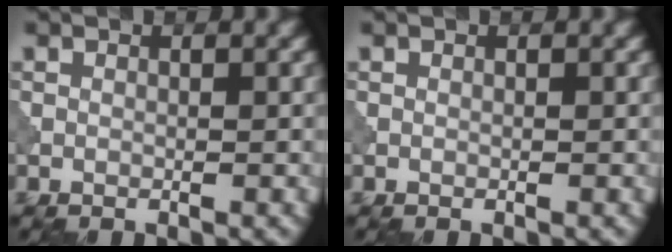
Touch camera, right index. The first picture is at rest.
{"total": 0.0}